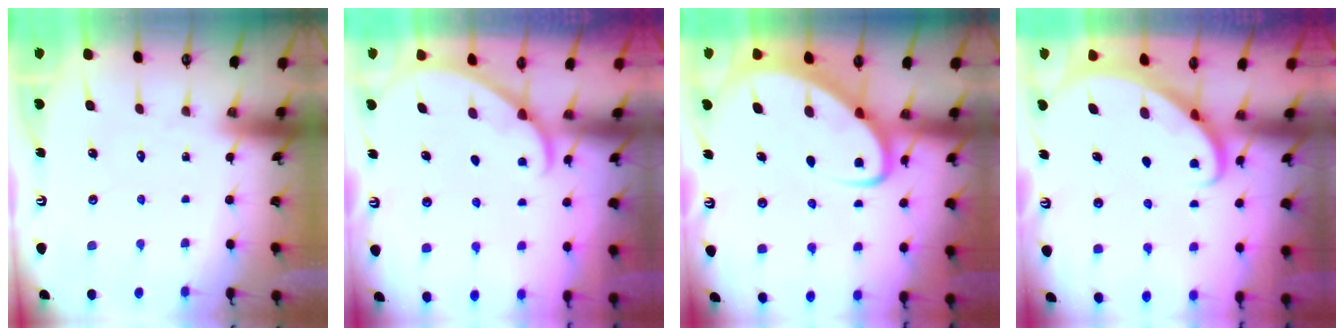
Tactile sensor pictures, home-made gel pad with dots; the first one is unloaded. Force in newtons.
{"total": 2.0, "press": 2.0, "slide": 0.3}
{"total": 5.4, "press": 5.4, "slide": 0.5}
{"total": 2.7, "press": 2.7, "slide": 0.3}